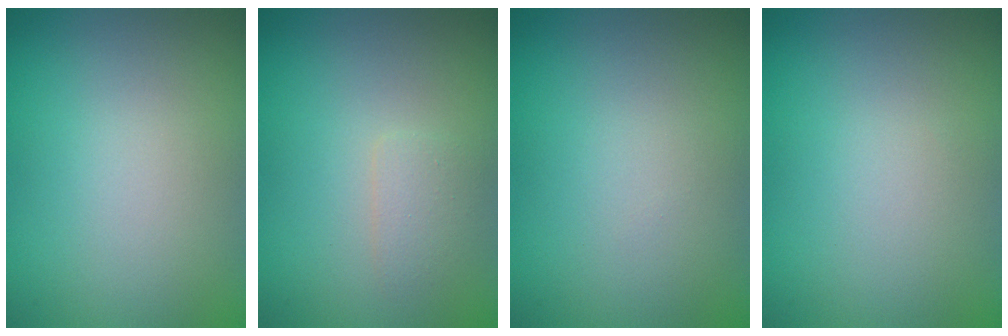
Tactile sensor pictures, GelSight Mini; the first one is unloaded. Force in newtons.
{"total": 1.3, "press": 1.3, "slide": 0.0}
{"total": 0.0}
{"total": 0.0}